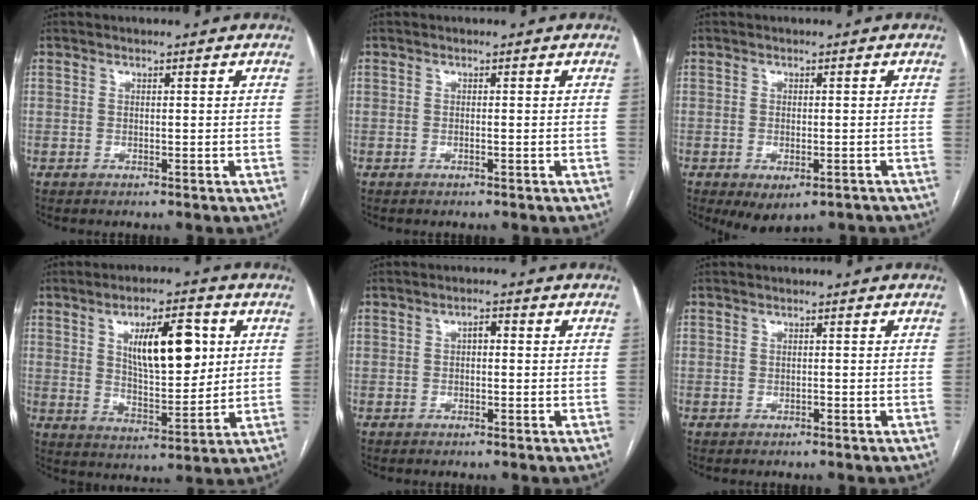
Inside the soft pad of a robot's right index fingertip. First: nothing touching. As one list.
[{"total": 0.0}, {"total": 5.4, "force": [-3.4, 2.4, 3.4], "torque": [-0.042, -0.007, -0.043]}, {"total": 12.0, "force": [3.7, 4.1, 10.6], "torque": [-0.174, 0.005, 0.068]}, {"total": 1.5, "force": [0.0, 0.8, 1.3], "torque": [-0.018, 0.006, -0.002]}, {"total": 0.0}]